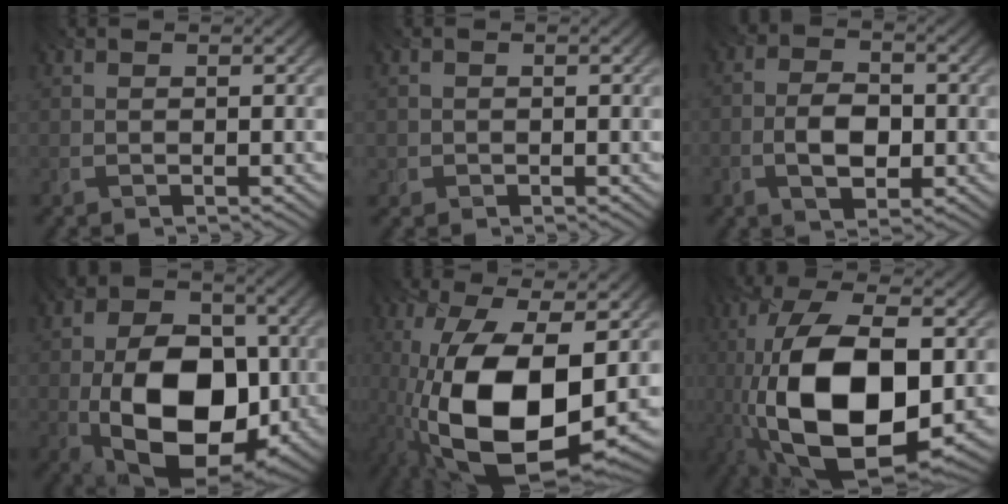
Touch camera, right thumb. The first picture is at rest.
{"total": 0.9, "force": [-0.1, 0.9, 0.0], "torque": [-0.001, 0.002, -0.003]}
{"total": 4.9, "force": [-2.6, 2.6, 3.3], "torque": [-0.052, -0.008, -0.058]}
{"total": 18.0, "force": [-4.2, 11.5, 13.2], "torque": [-0.180, -0.007, -0.090]}
{"total": 18.6, "force": [-4.8, 9.2, 15.5], "torque": [-0.305, -0.035, -0.078]}
{"total": 16.9, "force": [-4.7, 8.5, 13.9], "torque": [-0.264, -0.022, -0.085]}